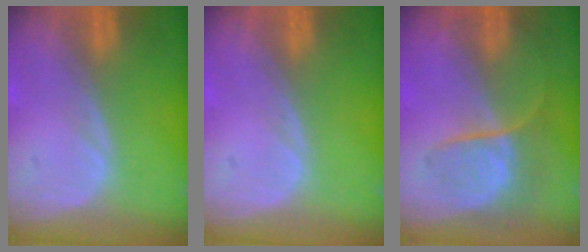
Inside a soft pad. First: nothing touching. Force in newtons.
{"total": 0.0}
{"total": 6.4, "press": 6.0, "slide": 2.2}